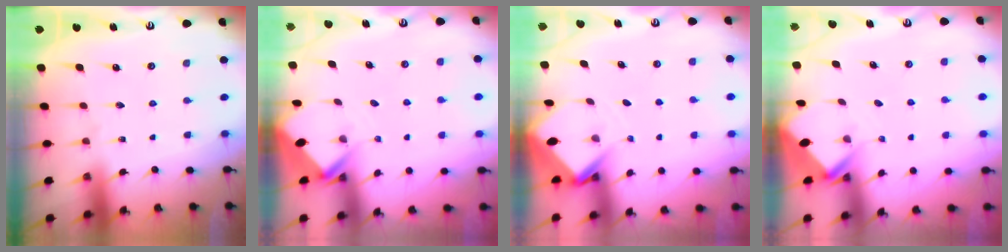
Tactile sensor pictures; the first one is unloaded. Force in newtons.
{"total": 2.8, "press": 2.8, "slide": 0.2}
{"total": 2.9, "press": 2.9, "slide": 0.2}
{"total": 2.6, "press": 2.6, "slide": 0.2}